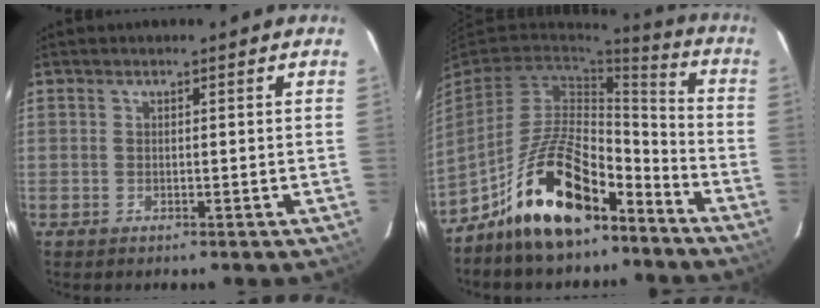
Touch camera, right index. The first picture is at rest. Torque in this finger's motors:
{"motor_torque": [0.98, -0.59, 1.05, 0.21]}